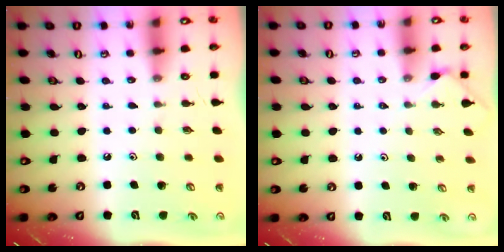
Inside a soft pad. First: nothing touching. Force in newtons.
{"total": 2.4, "press": 2.4, "slide": 0.5}